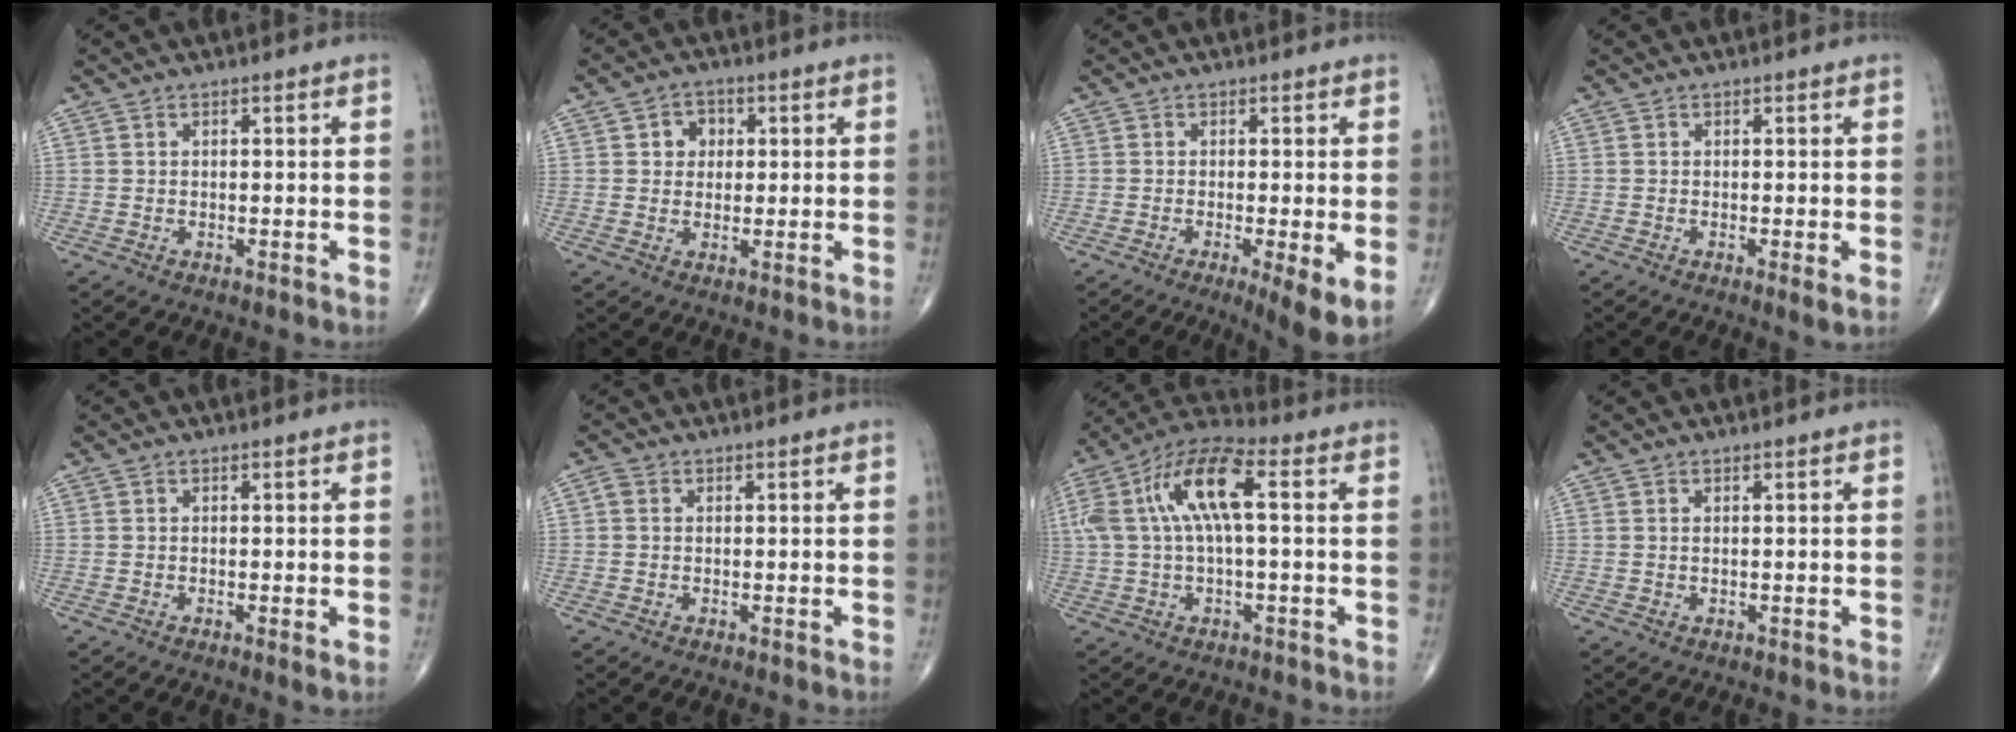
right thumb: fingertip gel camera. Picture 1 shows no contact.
{"total": 4.2, "force": [0.9, 3.6, 1.9], "torque": [-0.001, 0.003, 0.010]}
{"total": 6.6, "force": [-1.6, 1.3, 6.3], "torque": [-0.102, -0.021, -0.028]}
{"total": 1.6, "force": [-0.3, 0.2, 1.6], "torque": [-0.034, -0.009, -0.009]}
{"total": 1.0, "force": [-0.1, 0.1, 1.0], "torque": [-0.018, -0.005, -0.004]}
{"total": 1.3, "force": [0.2, 1.1, 0.7], "torque": [-0.011, 0.004, 0.001]}
{"total": 14.9, "force": [2.5, 5.4, 13.6], "torque": [-0.288, 0.045, 0.041]}
{"total": 0.0}